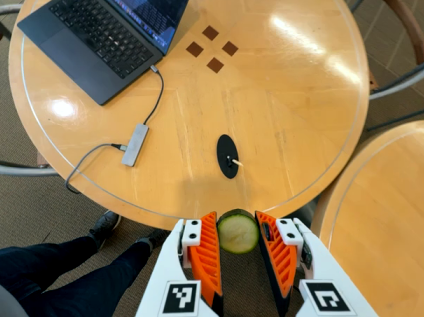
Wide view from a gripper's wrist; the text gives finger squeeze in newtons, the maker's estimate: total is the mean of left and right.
{"total": 7.8, "left": 7.5, "right": 8.0}